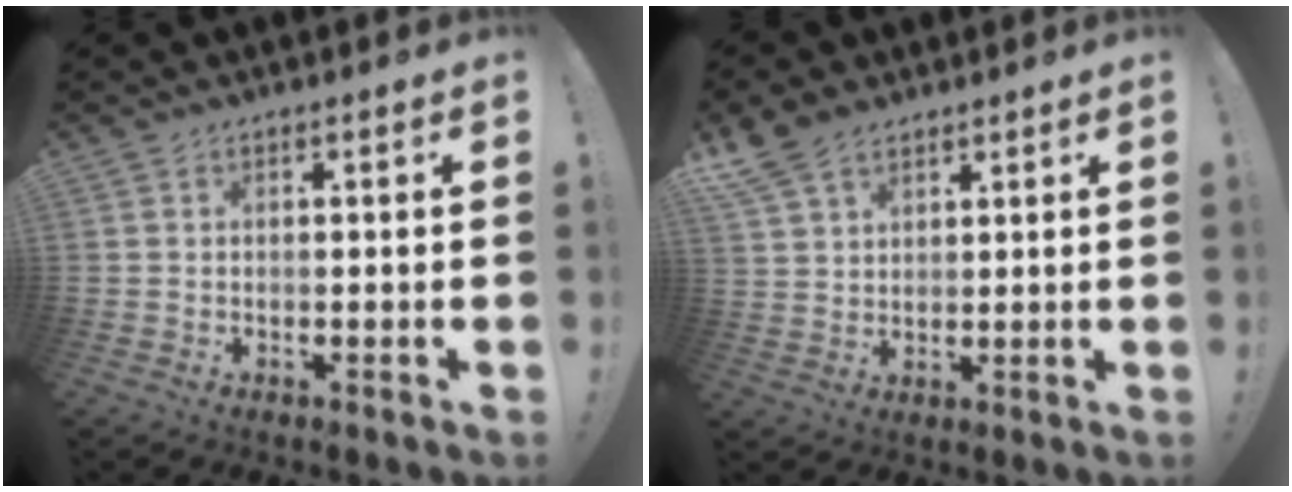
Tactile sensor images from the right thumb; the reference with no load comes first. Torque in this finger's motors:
{"motor_torque": [0.10, 0.13, 0.40, 0.22, 0.01]}